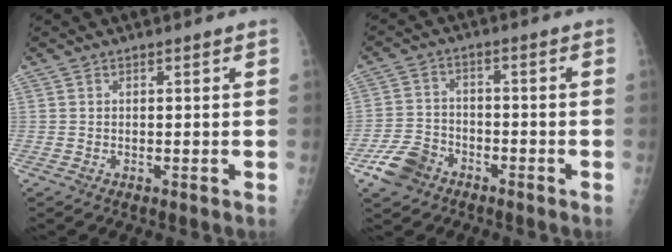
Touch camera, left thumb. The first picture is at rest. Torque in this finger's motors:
{"motor_torque": [-0.58, 0.53, 0.02, 0.07, 0.01]}